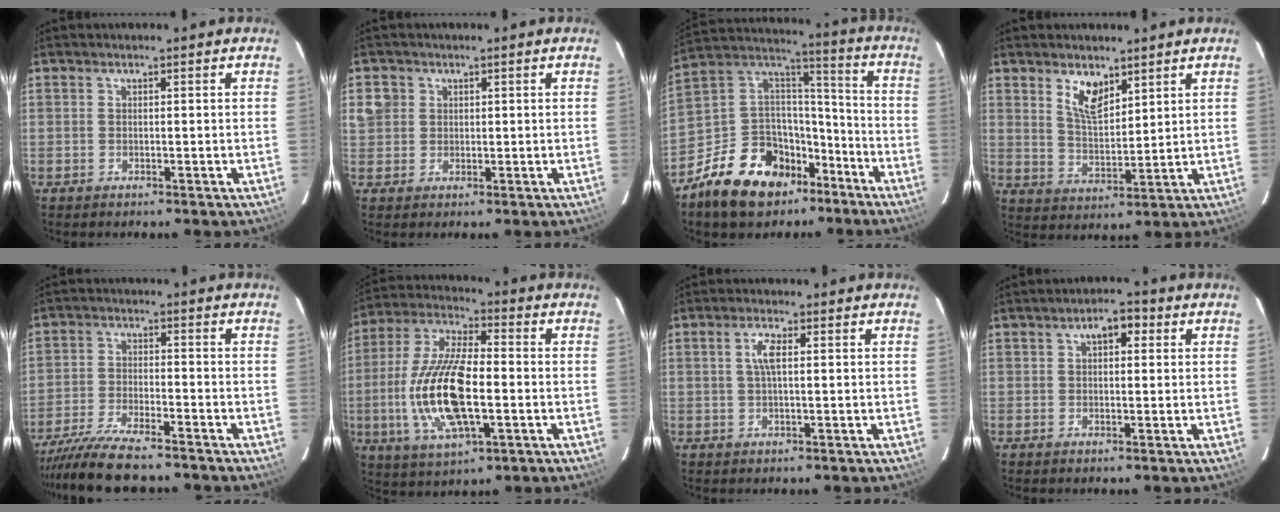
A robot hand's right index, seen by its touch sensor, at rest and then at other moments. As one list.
[{"total": 3.7, "force": [0.7, 3.6, 0.7], "torque": [-0.004, 0.014, 0.014]}, {"total": 19.1, "force": [-11.4, 12.4, 9.0], "torque": [-0.205, 0.053, -0.175]}, {"total": 6.5, "force": [4.2, 2.9, 4.1], "torque": [-0.071, -0.001, 0.082]}, {"total": 12.3, "force": [-10.9, 1.9, 5.5], "torque": [-0.134, -0.025, -0.191]}, {"total": 17.4, "force": [-3.0, 6.4, 15.9], "torque": [-0.329, -0.004, -0.056]}, {"total": 3.1, "force": [0.5, 0.8, 2.9], "torque": [-0.060, 0.004, 0.011]}, {"total": 3.9, "force": [1.3, 2.1, 3.0], "torque": [-0.046, 0.017, 0.020]}]